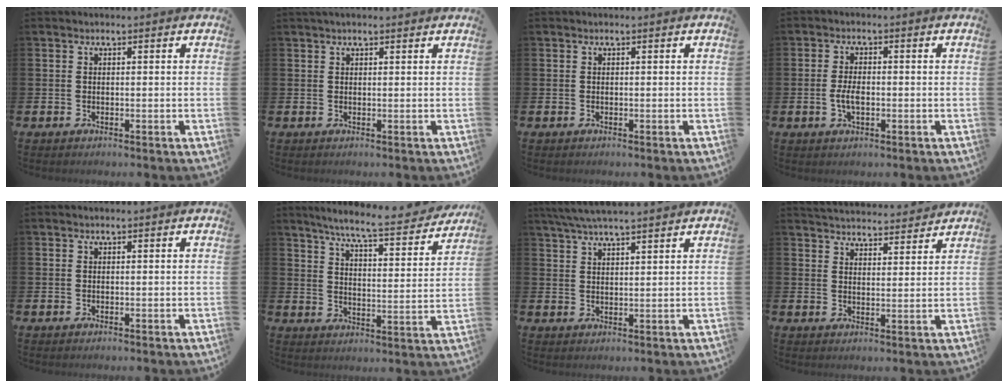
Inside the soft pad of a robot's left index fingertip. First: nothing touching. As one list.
[{"total": 1.2, "force": [1.0, 0.2, 0.5], "torque": [-0.001, 0.000, 0.016]}, {"total": 0.0}, {"total": 3.1, "force": [-0.5, 1.5, 2.6], "torque": [-0.054, -0.001, -0.012]}, {"total": 0.0}, {"total": 7.5, "force": [6.8, 0.2, 3.1], "torque": [-0.081, -0.047, 0.113]}, {"total": 4.9, "force": [4.5, 0.2, 1.8], "torque": [-0.044, -0.012, 0.082]}, {"total": 4.6, "force": [4.6, 0.5, 0.0], "torque": [-0.011, -0.032, 0.081]}]